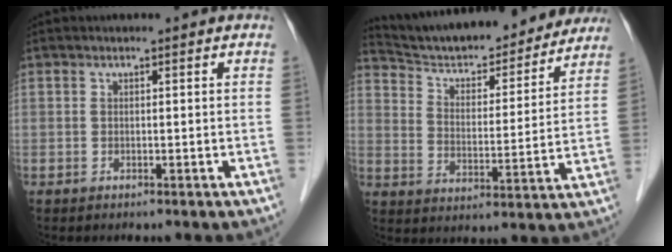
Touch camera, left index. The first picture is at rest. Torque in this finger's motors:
{"motor_torque": [-0.56, -1.20, 0.30, 0.04]}